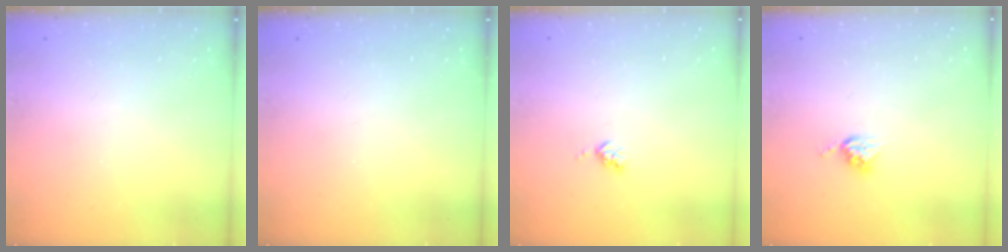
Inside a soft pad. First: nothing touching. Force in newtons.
{"total": 0.0}
{"total": 3.0, "press": 3.0, "slide": 0.3}
{"total": 5.2, "press": 5.2, "slide": 0.1}